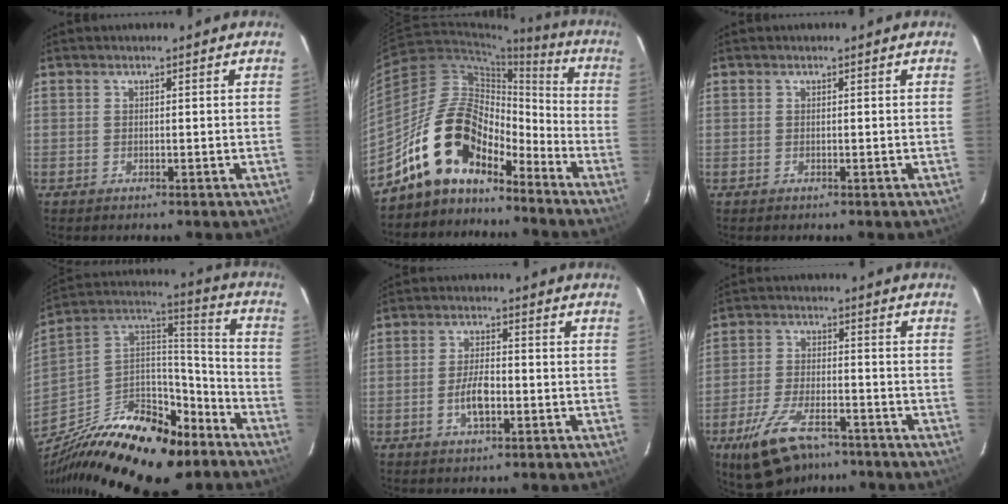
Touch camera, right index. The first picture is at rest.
{"total": 15.5, "force": [-11.9, 7.4, 6.7], "torque": [-0.122, 0.027, -0.215]}
{"total": 0.0}
{"total": 31.6, "force": [-21.4, 14.1, 18.4], "torque": [-0.363, -0.006, -0.333]}
{"total": 5.3, "force": [-1.7, 2.3, 4.5], "torque": [-0.091, 0.002, -0.028]}
{"total": 12.3, "force": [-8.6, 5.0, 7.2], "torque": [-0.159, -0.019, -0.152]}